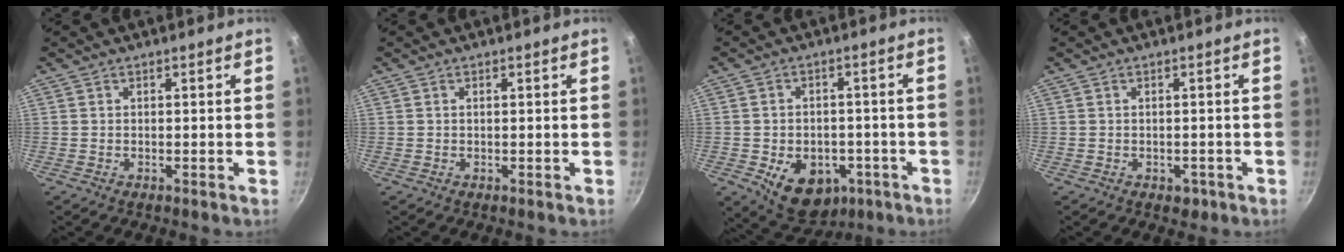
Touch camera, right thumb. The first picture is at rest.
{"total": 0.0}
{"total": 12.0, "force": [-4.8, 8.3, 7.1], "torque": [-0.091, 0.018, -0.058]}
{"total": 1.7, "force": [-0.8, 1.3, 0.8], "torque": [-0.001, 0.004, -0.006]}